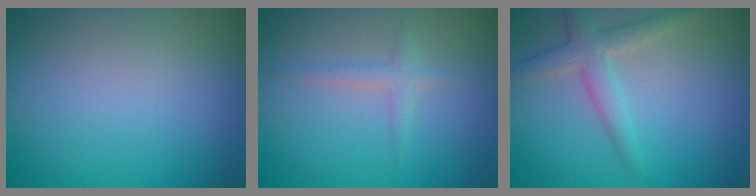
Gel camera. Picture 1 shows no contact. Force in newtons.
{"total": 1.3, "press": 1.3, "slide": 0.1}
{"total": 3.0, "press": 3.0, "slide": 0.1}